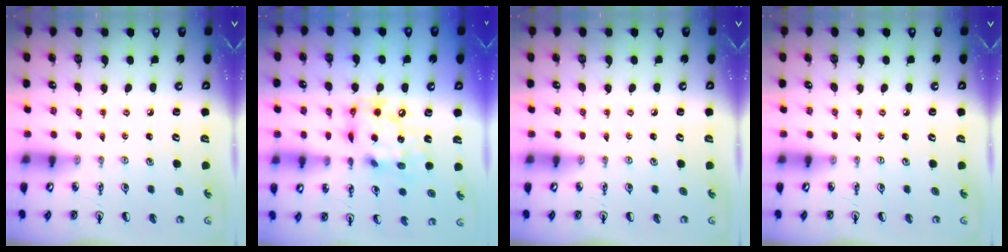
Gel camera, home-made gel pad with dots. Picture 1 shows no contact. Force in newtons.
{"total": 14.7, "press": 14.6, "slide": 1.2}
{"total": 0.0}
{"total": 0.0}